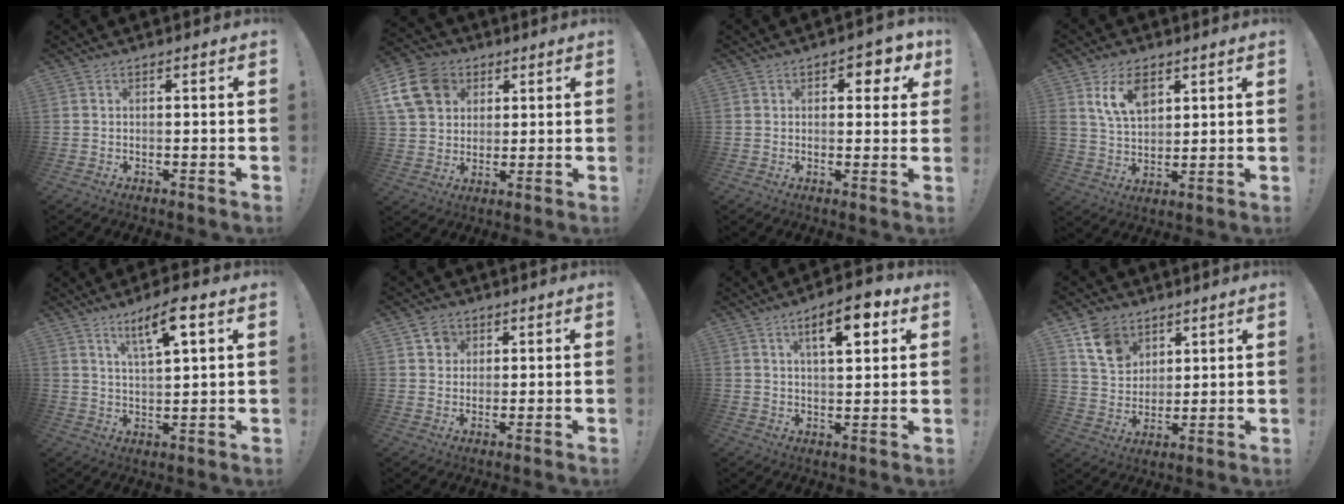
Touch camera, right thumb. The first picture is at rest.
{"total": 14.4, "force": [5.5, 11.5, 6.7], "torque": [-0.109, -0.023, 0.112]}
{"total": 5.0, "force": [1.8, 3.0, 3.5], "torque": [-0.028, -0.009, 0.024]}
{"total": 10.5, "force": [5.5, 6.7, 6.1], "torque": [-0.109, -0.010, 0.105]}
{"total": 9.1, "force": [5.0, 1.7, 7.4], "torque": [-0.118, -0.016, 0.079]}
{"total": 4.6, "force": [2.3, 3.9, 0.9], "torque": [-0.009, -0.007, 0.042]}
{"total": 10.8, "force": [5.3, 4.0, 8.5], "torque": [-0.114, -0.015, 0.083]}
{"total": 11.4, "force": [6.8, 8.0, 4.3], "torque": [-0.072, -0.035, 0.135]}